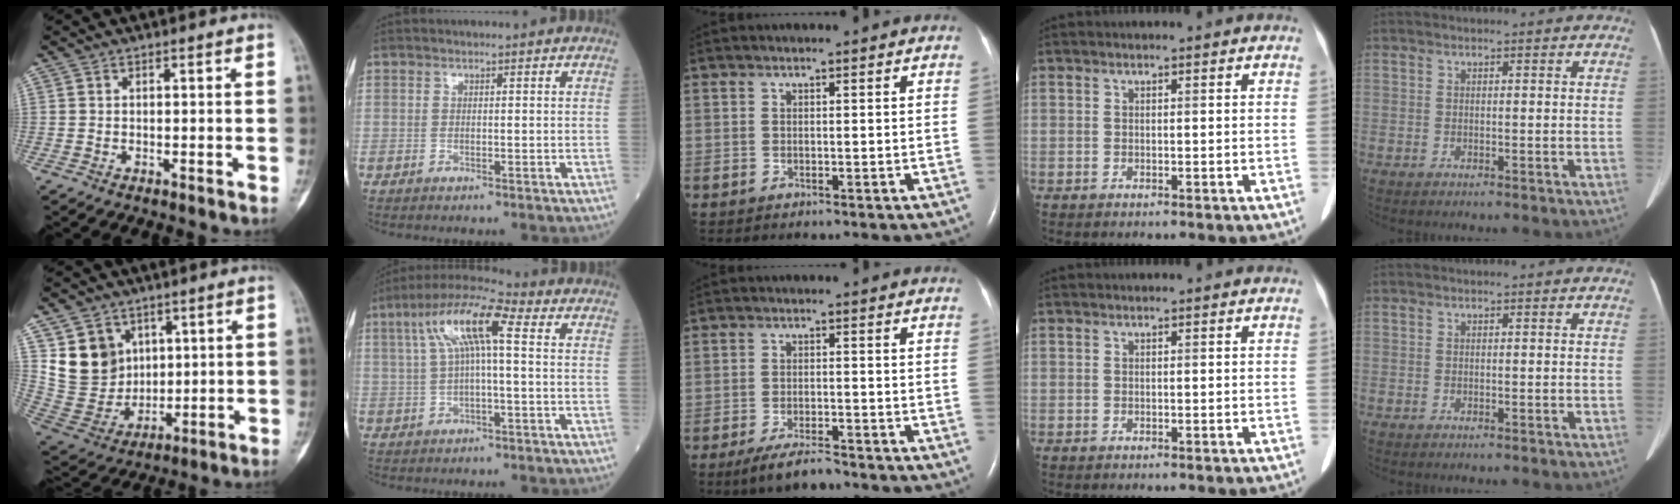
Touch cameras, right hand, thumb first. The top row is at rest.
{"thumb": {"total": 12.5, "force": [5.0, 10.4, 4.7], "torque": [-0.060, -0.023, 0.117]}, "index": {"total": 10.7, "force": [2.7, 1.9, 10.2], "torque": [-0.204, 0.038, 0.044]}, "middle": {"total": 5.0, "force": [-4.0, 1.0, 2.9], "torque": [-0.063, -0.008, -0.070]}}